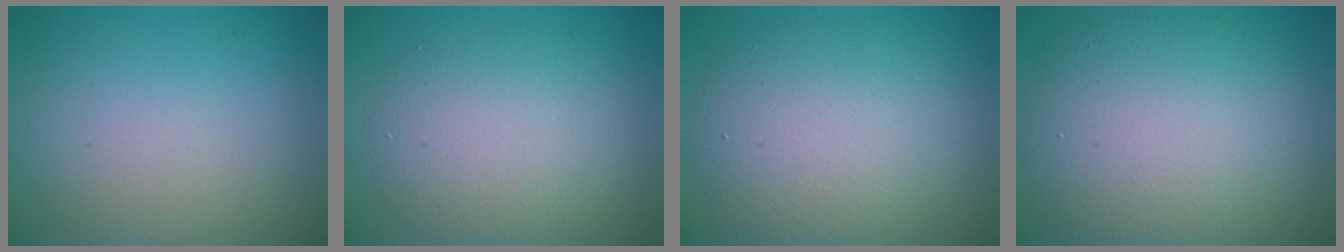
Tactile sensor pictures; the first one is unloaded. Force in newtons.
{"total": 5.7, "press": 5.7, "slide": 0.3}
{"total": 7.9, "press": 7.9, "slide": 0.4}
{"total": 11.1, "press": 11.1, "slide": 0.8}